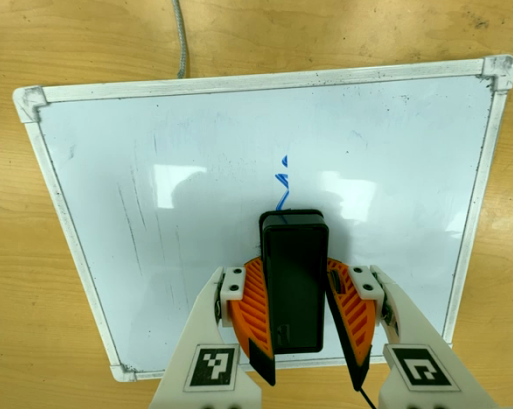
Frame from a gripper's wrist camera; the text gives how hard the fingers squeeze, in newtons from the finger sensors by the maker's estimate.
{"total": 9.9, "left": 11.2, "right": 8.6}